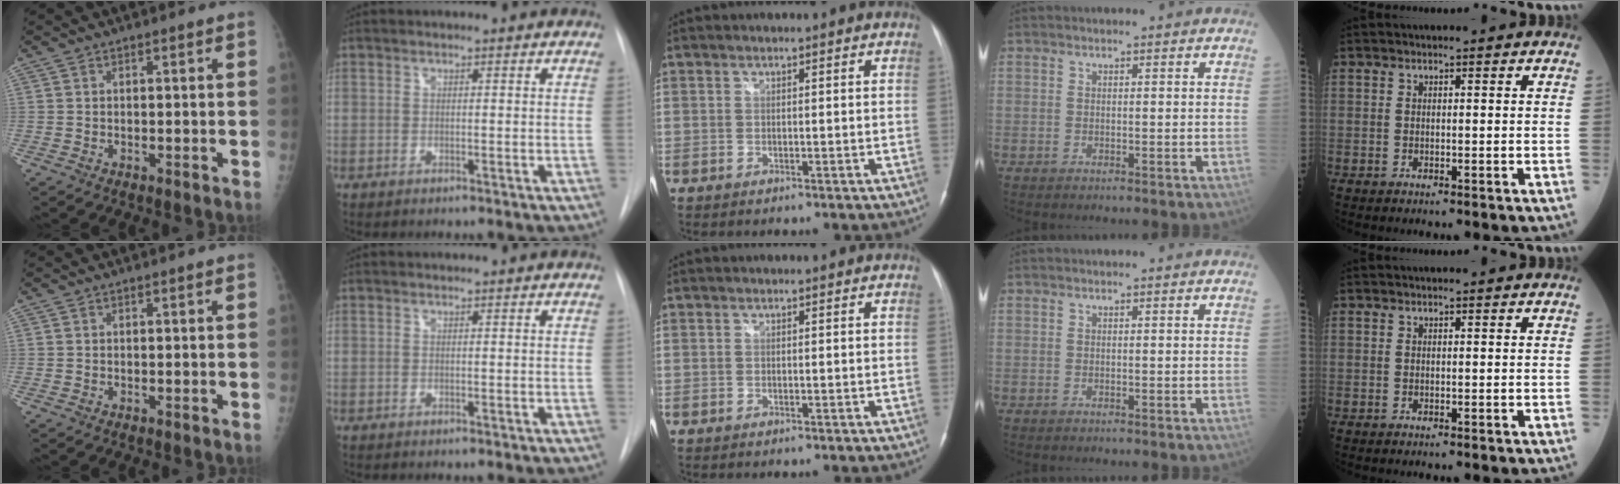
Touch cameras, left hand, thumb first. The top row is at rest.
{}